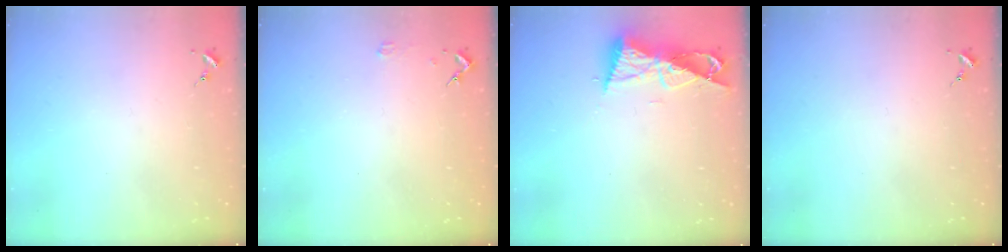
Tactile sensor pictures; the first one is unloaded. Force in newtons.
{"total": 2.0, "press": 2.0, "slide": 0.2}
{"total": 9.0, "press": 9.0, "slide": 0.8}
{"total": 0.0}